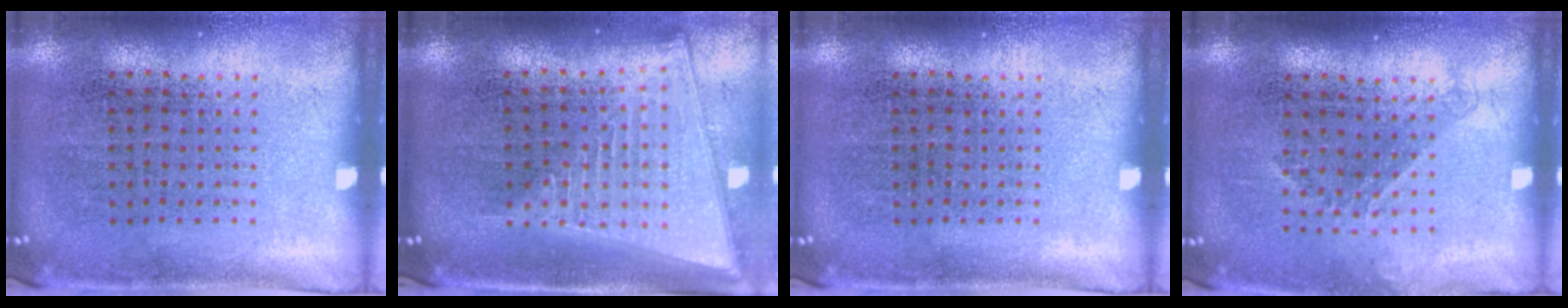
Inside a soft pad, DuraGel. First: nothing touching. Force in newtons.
{"total": 2.2, "press": 1.8, "slide": 1.2}
{"total": 0.0}
{"total": 1.2, "press": 0.9, "slide": 0.8}